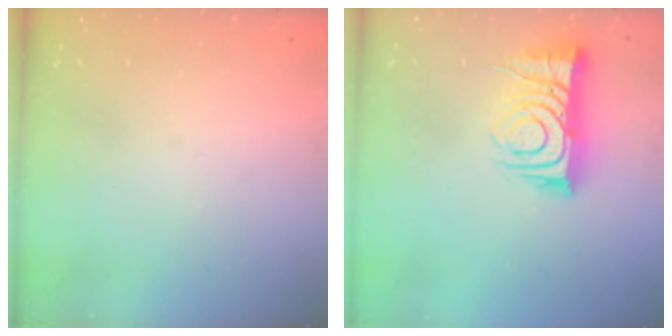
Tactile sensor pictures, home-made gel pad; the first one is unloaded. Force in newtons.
{"total": 12.2, "press": 12.1, "slide": 1.4}